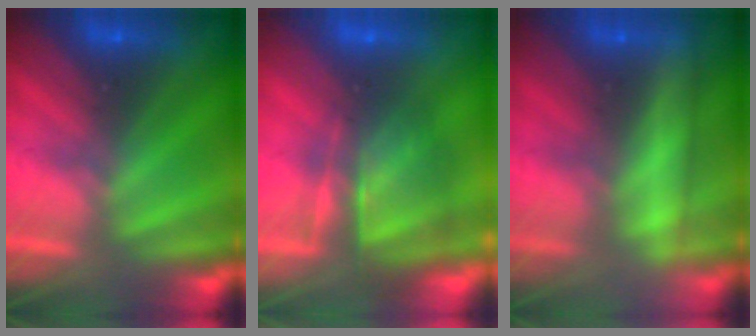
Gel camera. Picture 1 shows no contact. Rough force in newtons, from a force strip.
{"total": 7.1}
{"total": 2.4}